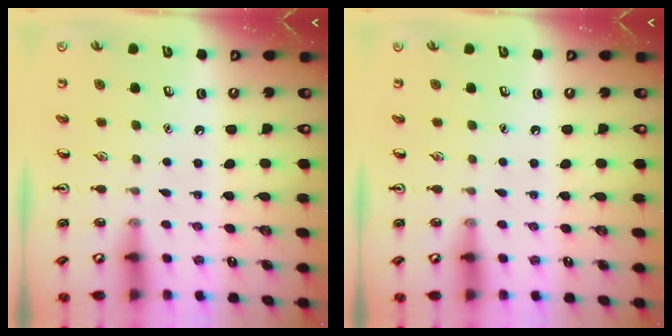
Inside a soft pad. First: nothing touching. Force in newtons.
{"total": 0.0}